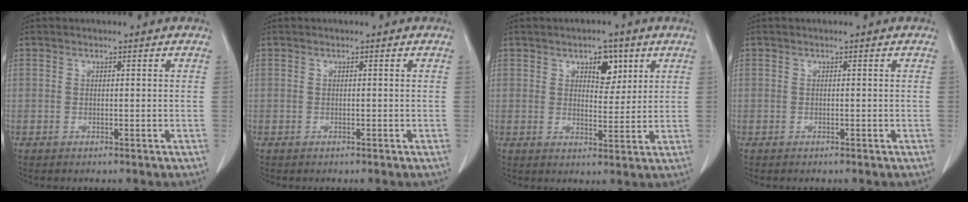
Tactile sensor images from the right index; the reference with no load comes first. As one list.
[{"total": 0.0}, {"total": 5.2, "force": [2.7, 2.7, 3.5], "torque": [-0.048, 0.004, 0.040]}, {"total": 0.0}]